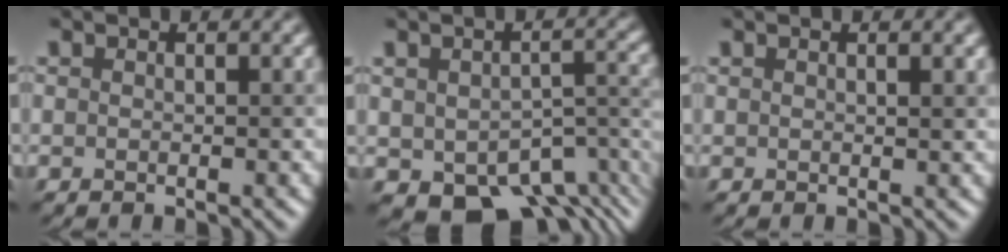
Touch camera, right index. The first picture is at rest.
{"total": 9.1, "force": [-4.5, 5.3, 5.9], "torque": [-0.090, -0.030, -0.055]}
{"total": 0.7, "force": [0.4, 0.1, 0.6], "torque": [-0.006, 0.003, 0.005]}